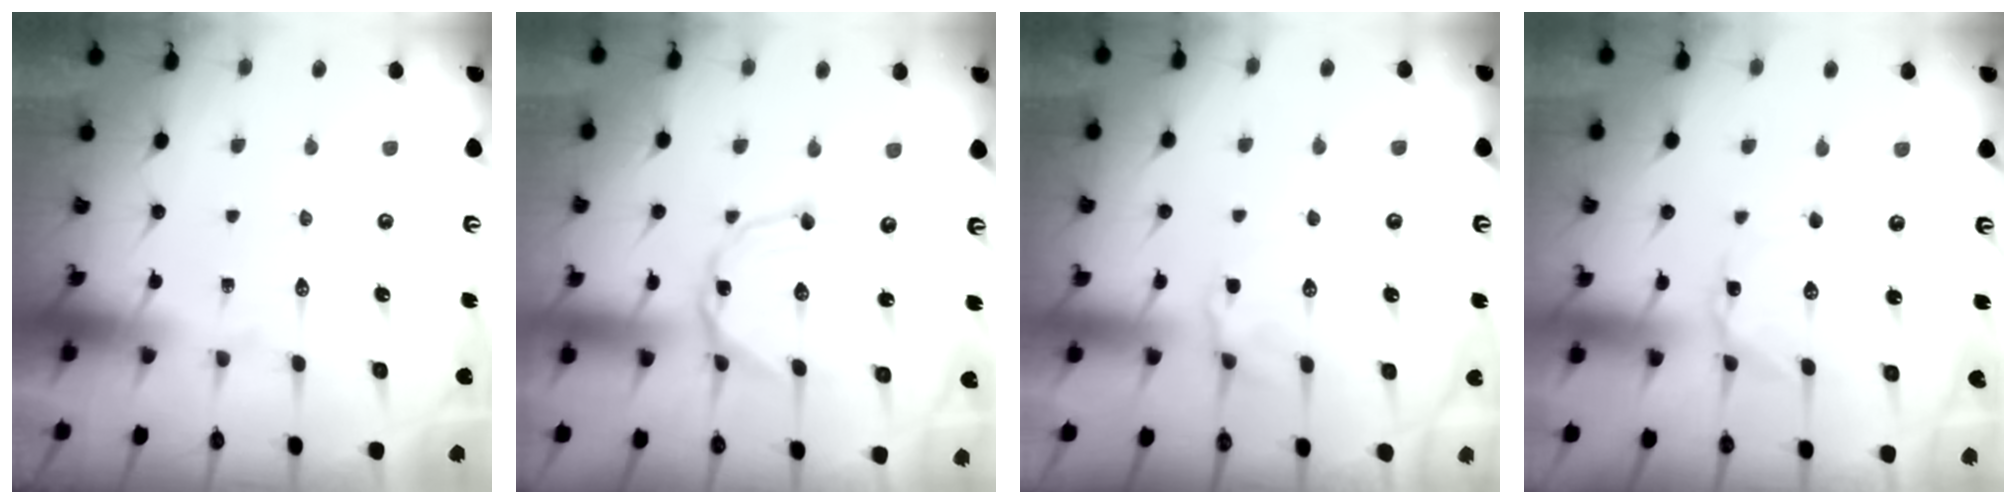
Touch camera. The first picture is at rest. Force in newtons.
{"total": 1.2, "press": 1.2, "slide": 0.3}
{"total": 2.8, "press": 2.6, "slide": 1.2}
{"total": 1.8, "press": 1.7, "slide": 0.2}